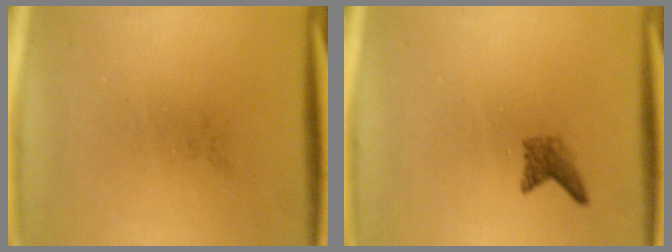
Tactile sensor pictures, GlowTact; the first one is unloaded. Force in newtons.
{"total": 1.7}